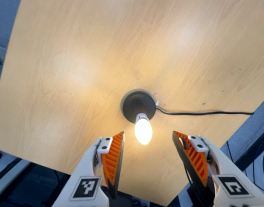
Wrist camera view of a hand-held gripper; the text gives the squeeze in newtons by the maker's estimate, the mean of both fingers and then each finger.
{"total": 0.0}